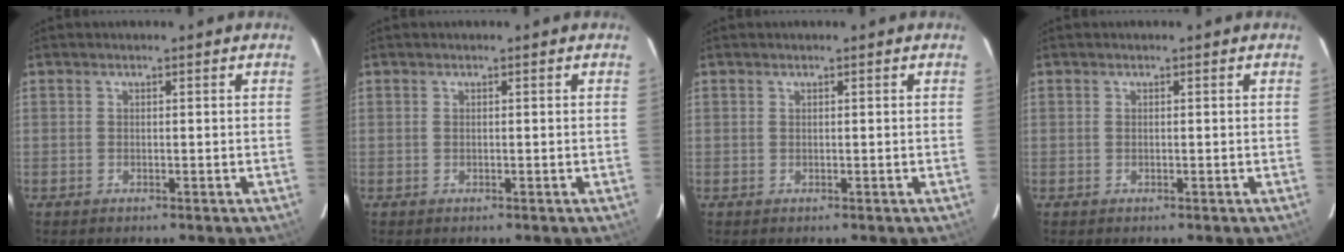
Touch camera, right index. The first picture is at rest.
{"total": 0.0}
{"total": 0.0}
{"total": 0.0}